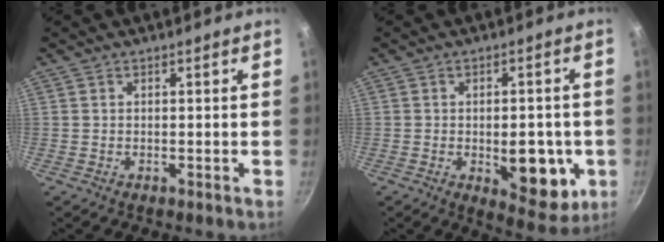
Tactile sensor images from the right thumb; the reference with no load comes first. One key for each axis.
{"total": 12.6, "fx": -2.6, "fy": 6.5, "fz": 10.5, "tx": -0.096, "ty": -0.005, "tz": -0.025}